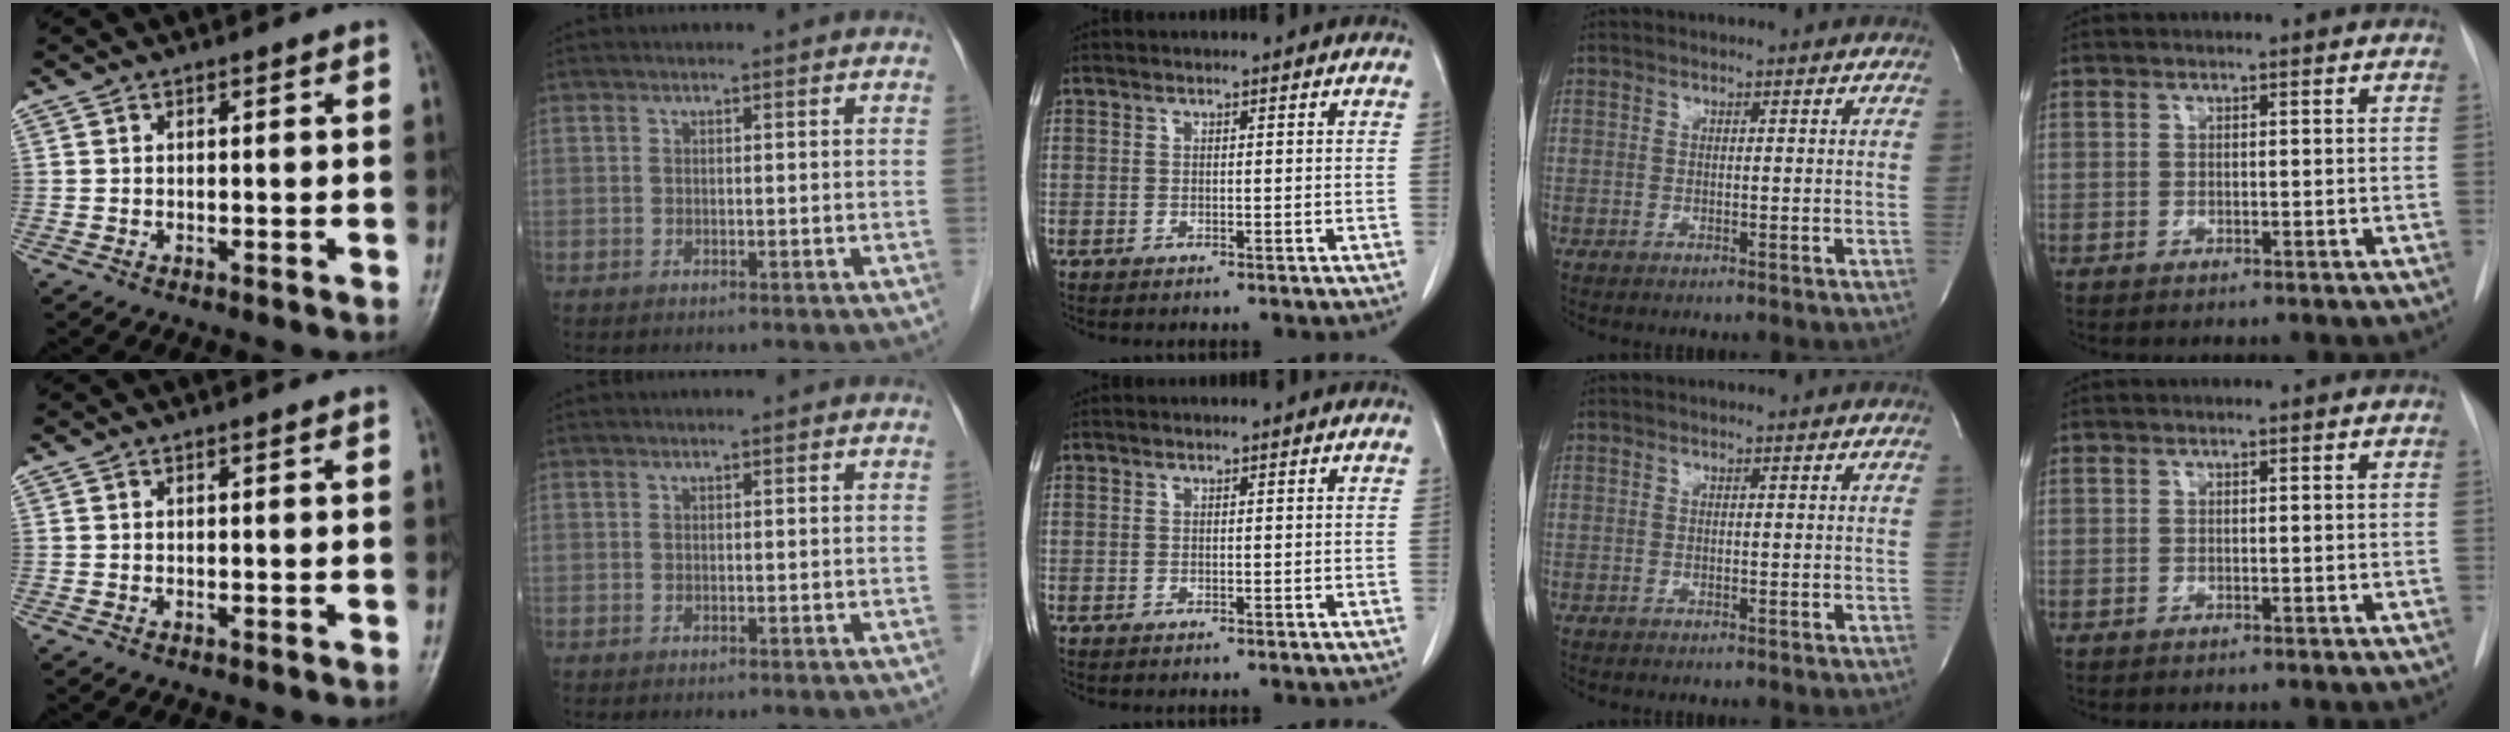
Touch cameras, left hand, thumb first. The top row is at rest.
{}